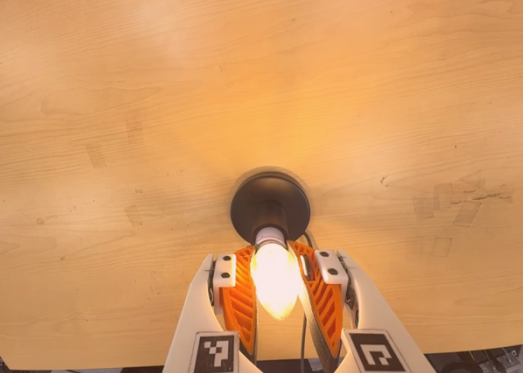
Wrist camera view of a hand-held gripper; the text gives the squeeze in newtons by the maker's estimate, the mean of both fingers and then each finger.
{"total": 21.6, "left": 25.5, "right": 17.8}